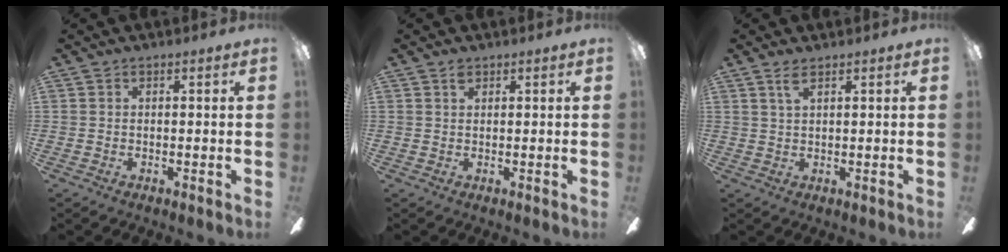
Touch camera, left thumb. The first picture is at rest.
{"total": 1.2, "force": [0.8, 0.6, 0.6], "torque": [-0.015, 0.001, 0.015]}
{"total": 2.6, "force": [1.7, 0.8, 1.8], "torque": [-0.042, 0.004, 0.029]}